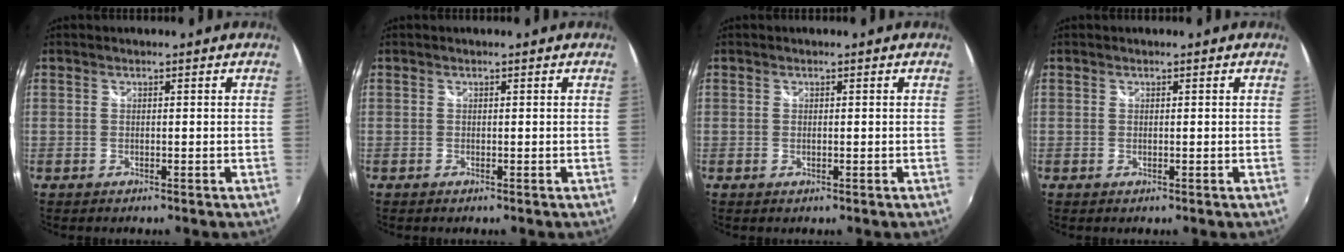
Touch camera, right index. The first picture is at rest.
{"total": 0.0}
{"total": 0.0}
{"total": 0.0}